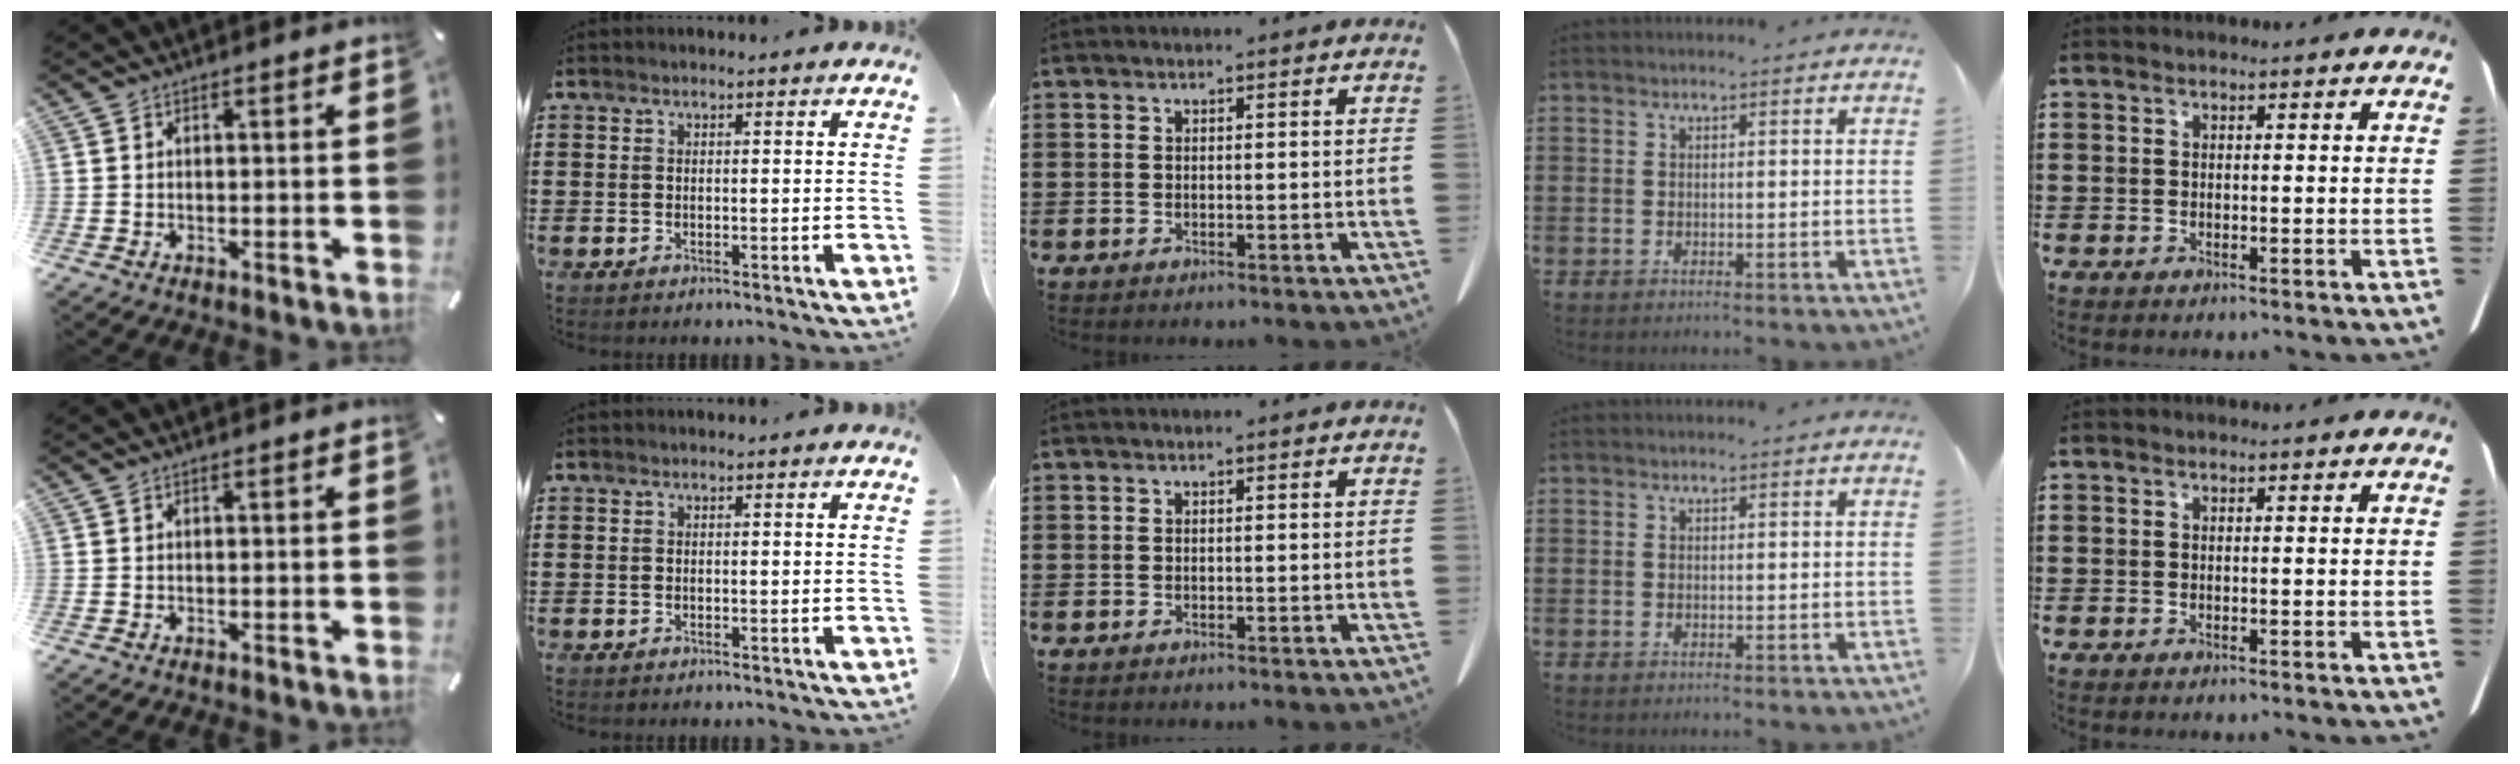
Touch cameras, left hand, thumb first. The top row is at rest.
{}